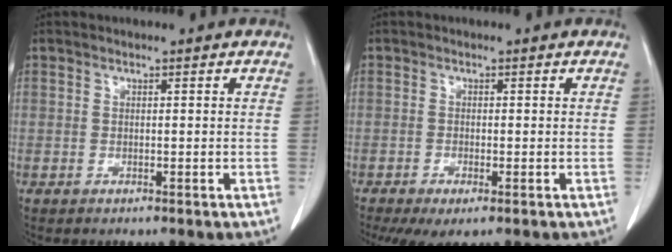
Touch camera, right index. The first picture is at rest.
{"total": 4.0, "force": [-2.2, 1.0, 3.2], "torque": [-0.052, -0.012, -0.035]}